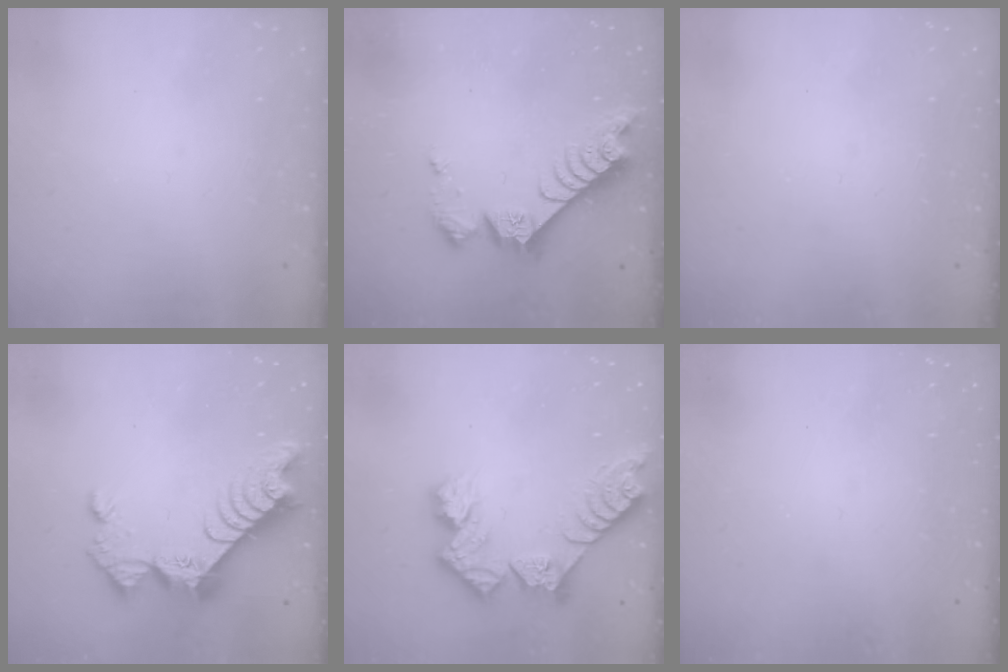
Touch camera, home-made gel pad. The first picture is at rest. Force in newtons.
{"total": 8.3, "press": 8.3, "slide": 0.8}
{"total": 0.0}
{"total": 12.7, "press": 12.7, "slide": 0.8}
{"total": 12.8, "press": 12.7, "slide": 1.2}
{"total": 0.0}